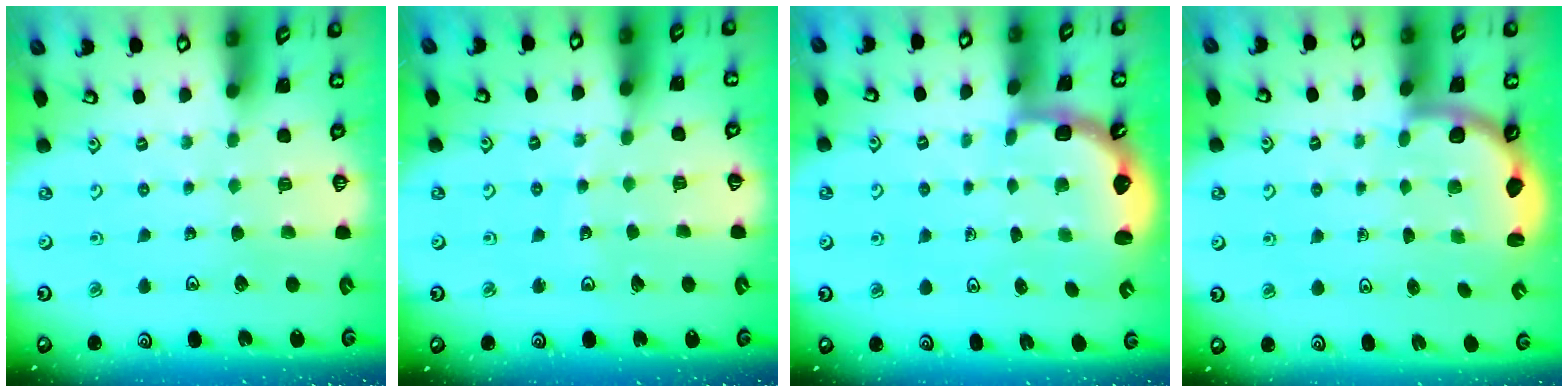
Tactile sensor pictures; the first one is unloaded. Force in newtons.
{"total": 6.0, "press": 5.9, "slide": 0.5}
{"total": 2.5, "press": 2.1, "slide": 1.3}
{"total": 3.1, "press": 3.0, "slide": 0.8}